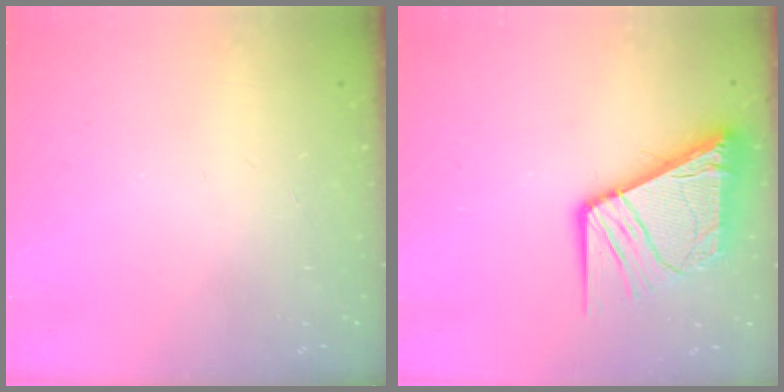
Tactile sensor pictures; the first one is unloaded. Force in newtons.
{"total": 14.9, "press": 14.8, "slide": 1.9}